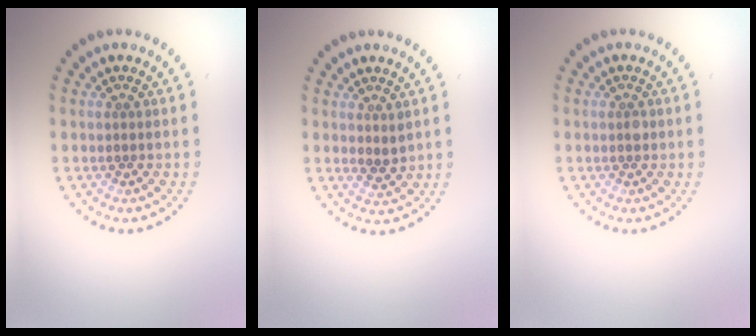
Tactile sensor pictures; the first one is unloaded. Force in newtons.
{"total": 1.1, "press": 1.0, "slide": 0.6}
{"total": 0.9, "press": 0.9, "slide": 0.1}